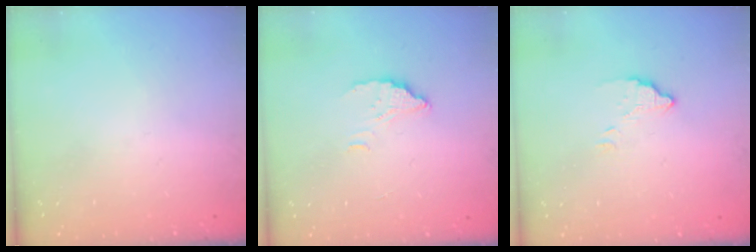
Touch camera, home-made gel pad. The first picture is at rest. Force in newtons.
{"total": 3.6, "press": 3.6, "slide": 0.3}
{"total": 2.4, "press": 2.4, "slide": 0.0}